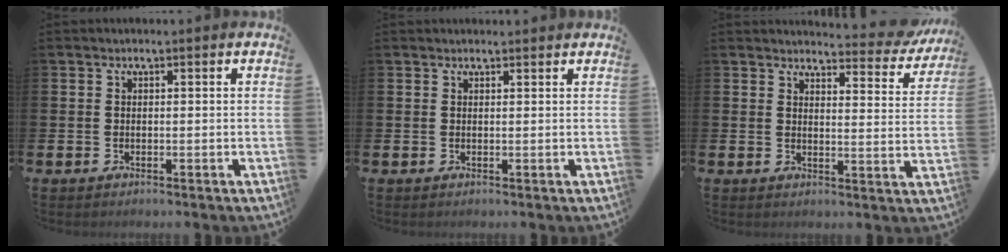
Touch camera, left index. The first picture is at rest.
{"total": 0.8, "force": [0.8, 0.2, 0.1], "torque": [0.005, 0.001, 0.012]}
{"total": 3.8, "force": [3.7, 0.6, 0.5], "torque": [-0.003, -0.035, 0.057]}